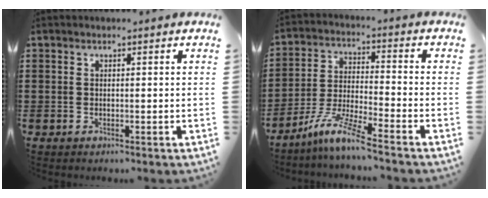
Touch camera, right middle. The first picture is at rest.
{"total": 8.2, "force": [-6.7, -0.1, 4.6], "torque": [-0.105, -0.016, -0.135]}